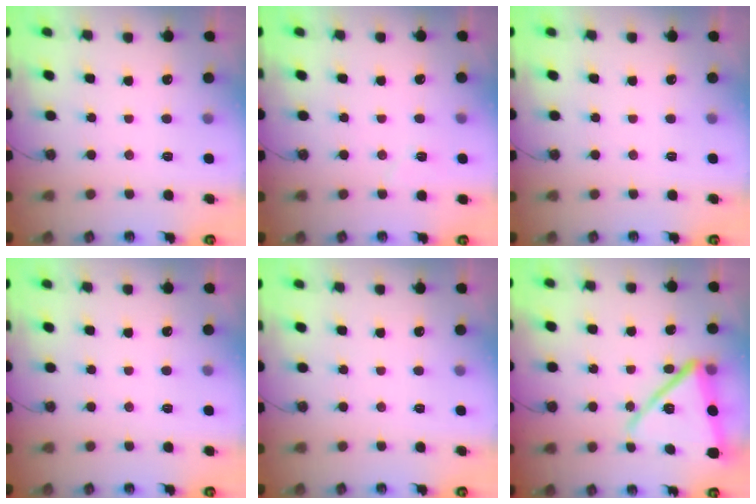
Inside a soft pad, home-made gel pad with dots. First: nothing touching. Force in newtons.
{"total": 4.2, "press": 3.7, "slide": 1.9}
{"total": 0.0}
{"total": 1.5, "press": 0.8, "slide": 1.3}
{"total": 0.0}
{"total": 16.6, "press": 15.7, "slide": 5.5}